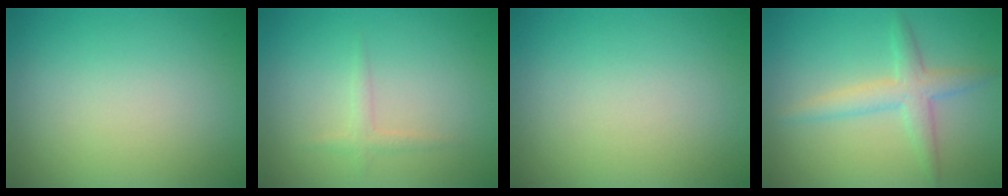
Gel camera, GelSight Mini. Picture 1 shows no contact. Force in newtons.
{"total": 1.1, "press": 1.1, "slide": 0.0}
{"total": 0.0}
{"total": 3.0, "press": 3.0, "slide": 0.1}